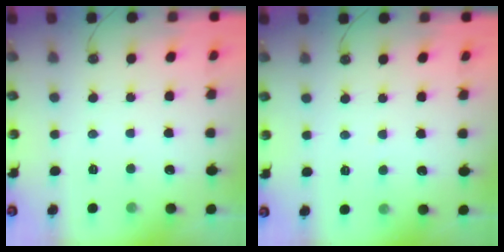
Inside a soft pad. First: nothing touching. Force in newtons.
{"total": 3.9, "press": 3.8, "slide": 0.4}